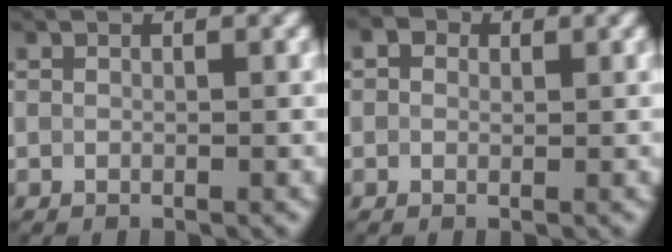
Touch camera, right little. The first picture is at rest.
{"total": 1.7, "force": [0.7, 1.3, 0.8], "torque": [-0.009, 0.004, -0.005]}